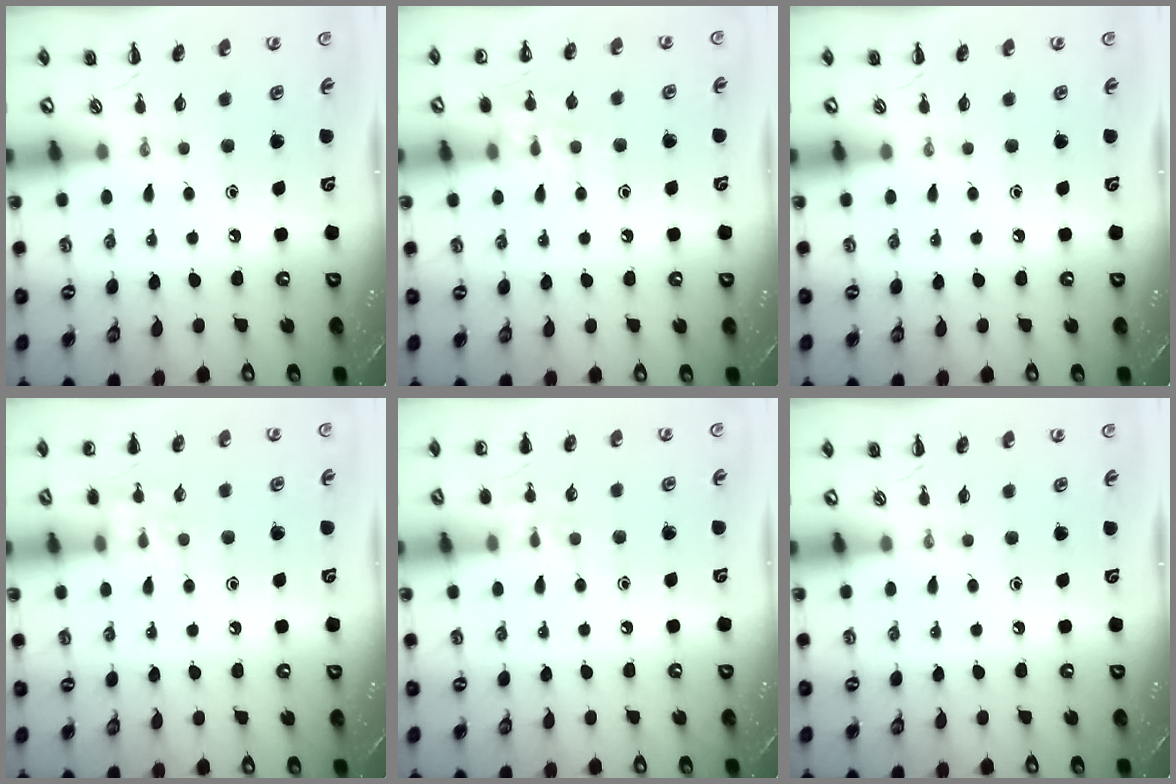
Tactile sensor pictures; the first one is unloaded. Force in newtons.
{"total": 9.2, "press": 9.1, "slide": 1.2}
{"total": 0.0}
{"total": 9.4, "press": 9.4, "slide": 0.6}
{"total": 7.1, "press": 7.0, "slide": 1.4}
{"total": 0.0}